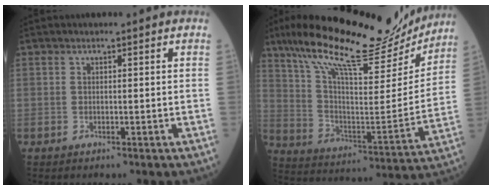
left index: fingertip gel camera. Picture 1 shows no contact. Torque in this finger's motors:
{"motor_torque": [1.07, -1.07, 0.51, 0.19]}